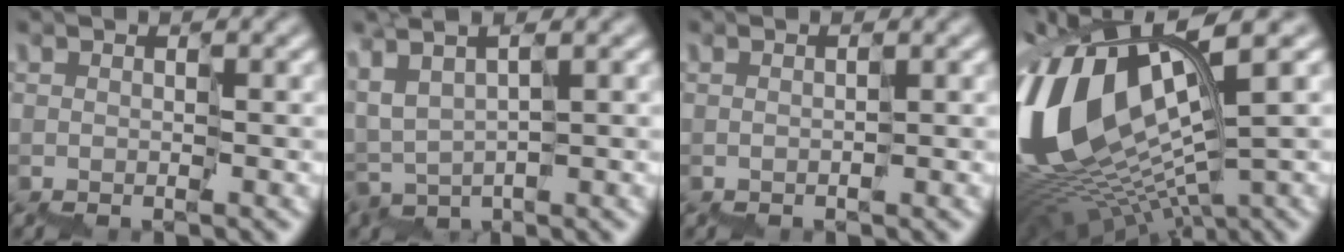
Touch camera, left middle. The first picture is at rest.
{"total": 2.9, "force": [2.0, 0.6, 1.9], "torque": [-0.058, 0.012, 0.043]}
{"total": 0.5, "force": [-0.3, -0.3, 0.3], "torque": [0.002, 0.003, 0.002]}
{"total": 13.6, "force": [2.9, 5.2, 12.3], "torque": [-0.277, 0.011, 0.071]}